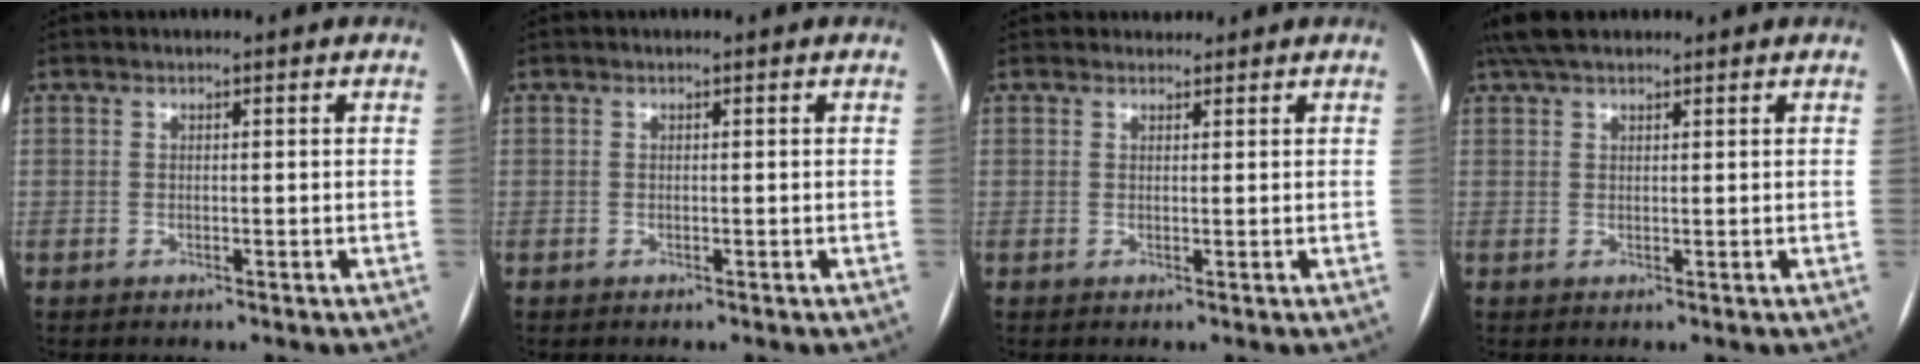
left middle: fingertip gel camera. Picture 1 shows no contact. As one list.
[{"total": 0.0}, {"total": 1.3, "force": [1.1, 0.5, -0.3], "torque": [0.002, 0.007, 0.016]}, {"total": 6.0, "force": [4.8, 1.9, 3.0], "torque": [-0.056, 0.035, 0.090]}]